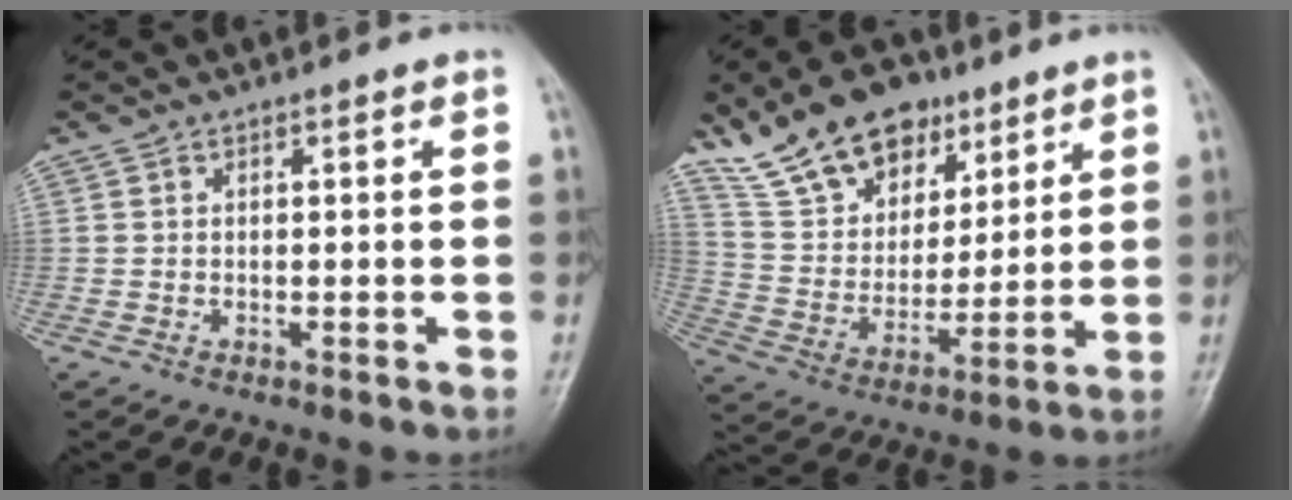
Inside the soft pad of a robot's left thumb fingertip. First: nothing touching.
{"total": 16.7, "force": [11.4, 9.5, 7.6], "torque": [-0.094, -0.042, 0.213]}